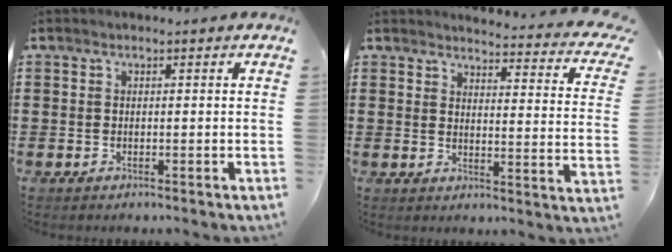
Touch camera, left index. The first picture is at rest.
{"total": 3.5, "force": [3.3, -0.2, 1.3], "torque": [-0.027, -0.032, 0.049]}